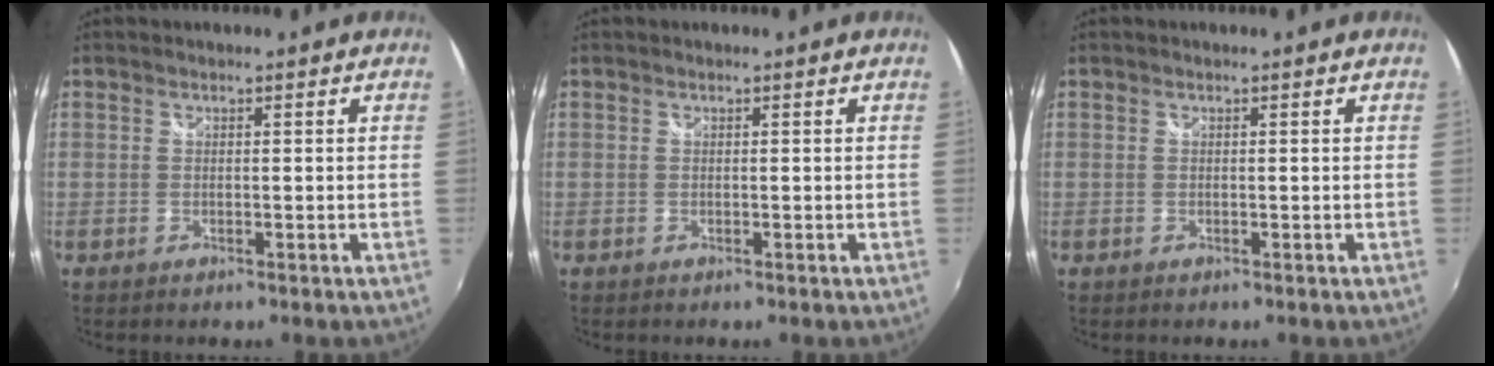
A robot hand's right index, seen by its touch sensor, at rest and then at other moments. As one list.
[{"total": 0.0}, {"total": 0.0}]